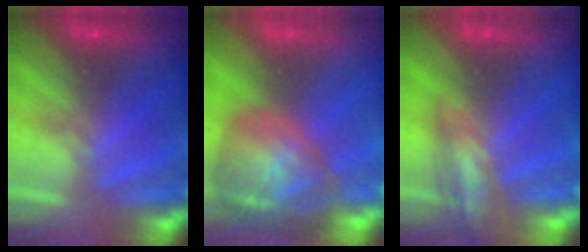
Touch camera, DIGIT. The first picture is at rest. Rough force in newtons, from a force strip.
{"total": 7.5}
{"total": 2.4}